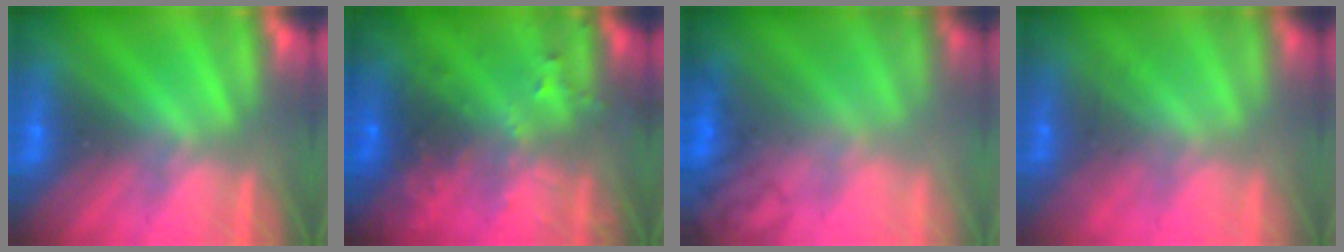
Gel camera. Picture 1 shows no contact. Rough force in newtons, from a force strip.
{"total": 6.1}
{"total": 3.8}
{"total": 1.6}